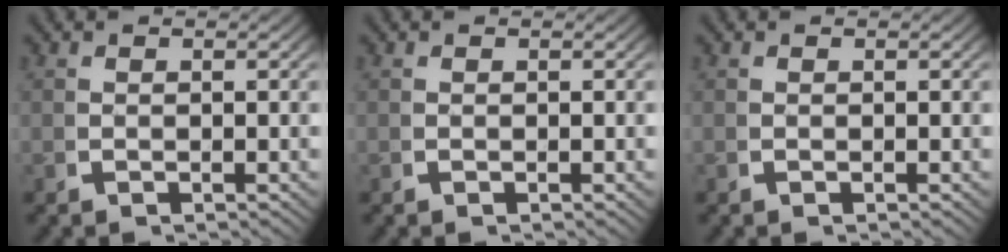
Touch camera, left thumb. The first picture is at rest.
{"total": 0.0}
{"total": 0.0}